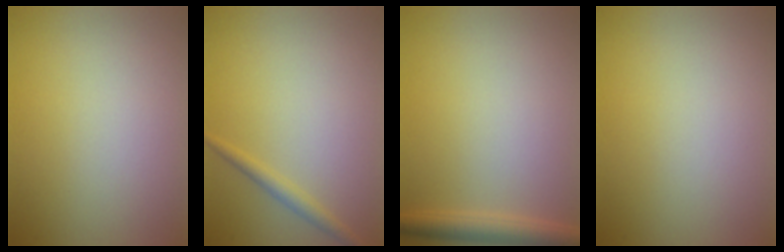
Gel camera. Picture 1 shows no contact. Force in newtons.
{"total": 1.4, "press": 1.4, "slide": 0.1}
{"total": 2.7, "press": 2.7, "slide": 0.1}
{"total": 0.0}